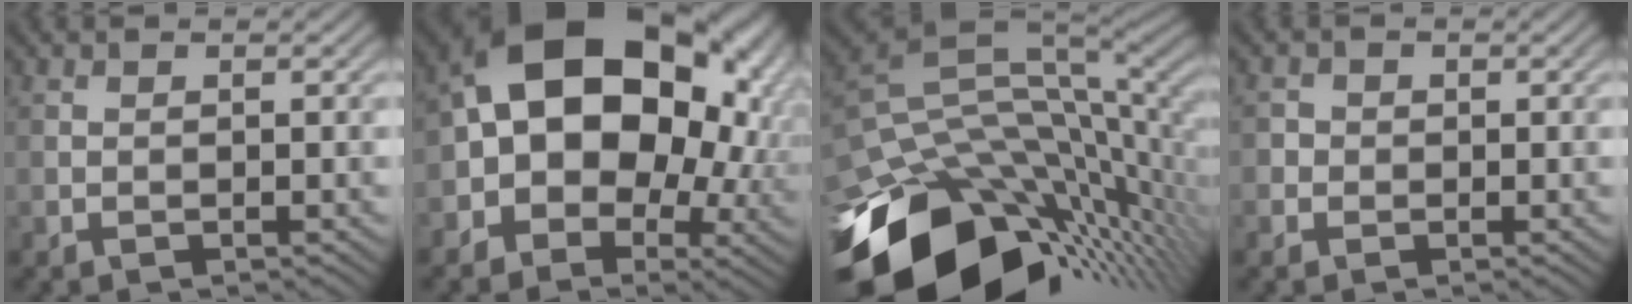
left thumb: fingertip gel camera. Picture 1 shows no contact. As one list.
[{"total": 19.3, "force": [1.7, 13.4, 13.9], "torque": [-0.207, -0.015, 0.036]}, {"total": 17.7, "force": [-6.0, 10.0, 13.3], "torque": [-0.282, -0.029, -0.093]}, {"total": 1.8, "force": [-0.2, 1.8, 0.2], "torque": [0.004, 0.002, -0.011]}]